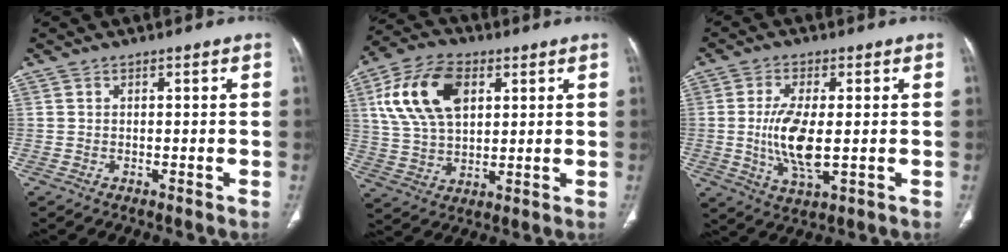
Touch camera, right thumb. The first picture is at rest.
{"total": 15.7, "force": [5.1, 9.5, 11.4], "torque": [-0.205, 0.001, 0.097]}
{"total": 9.8, "force": [-0.3, 3.7, 9.1], "torque": [-0.188, -0.016, 0.000]}